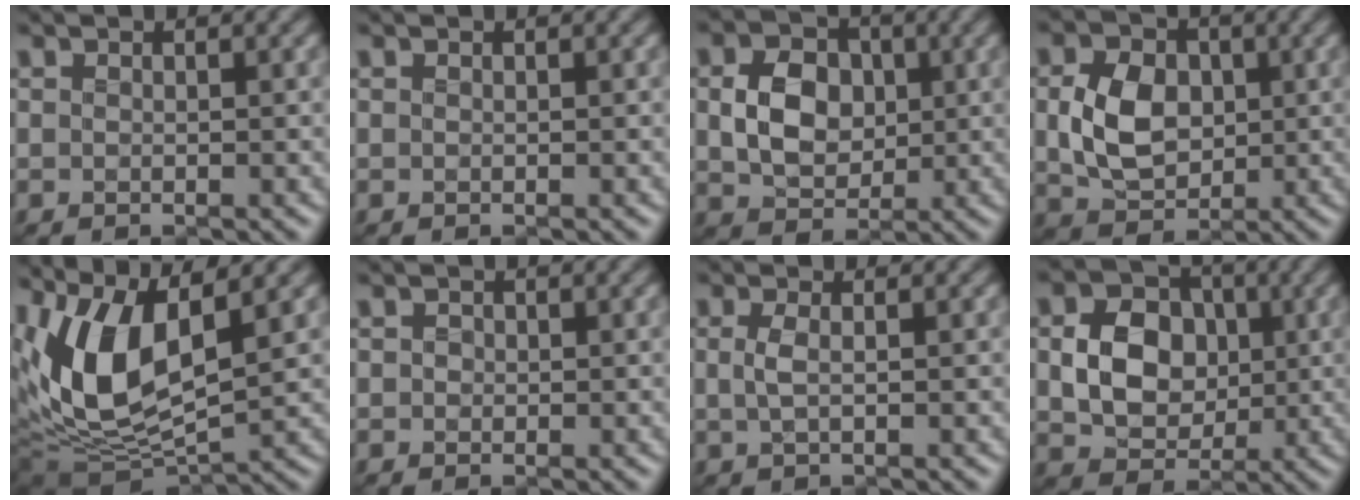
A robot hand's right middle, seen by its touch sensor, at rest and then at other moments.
{"total": 0.0}
{"total": 5.0, "force": [-0.1, 3.8, 3.2], "torque": [-0.066, -0.001, -0.008]}
{"total": 5.4, "force": [-0.3, 4.1, 3.5], "torque": [-0.074, -0.004, -0.007]}
{"total": 9.8, "force": [2.0, 4.4, 8.6], "torque": [-0.177, -0.002, 0.034]}
{"total": 1.1, "force": [0.2, 0.9, 0.5], "torque": [-0.010, 0.007, -0.001]}
{"total": 1.2, "force": [-0.4, 0.2, 1.1], "torque": [-0.029, -0.001, -0.008]}
{"total": 6.0, "force": [-0.3, 4.8, 3.6], "torque": [-0.060, 0.005, -0.014]}